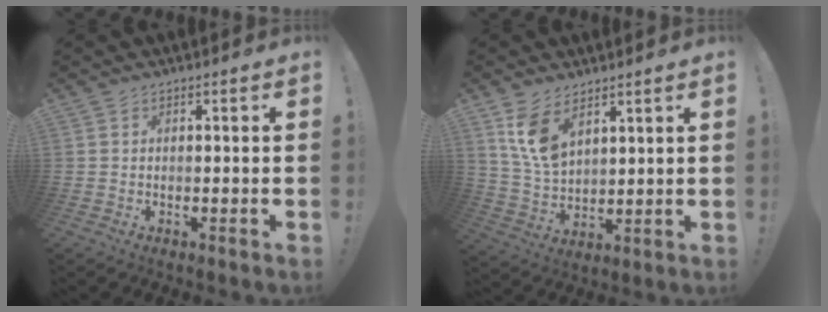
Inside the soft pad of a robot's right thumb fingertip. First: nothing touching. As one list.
[{"total": 10.0, "force": [6.1, 5.4, 5.7], "torque": [-0.107, -0.030, 0.117]}]